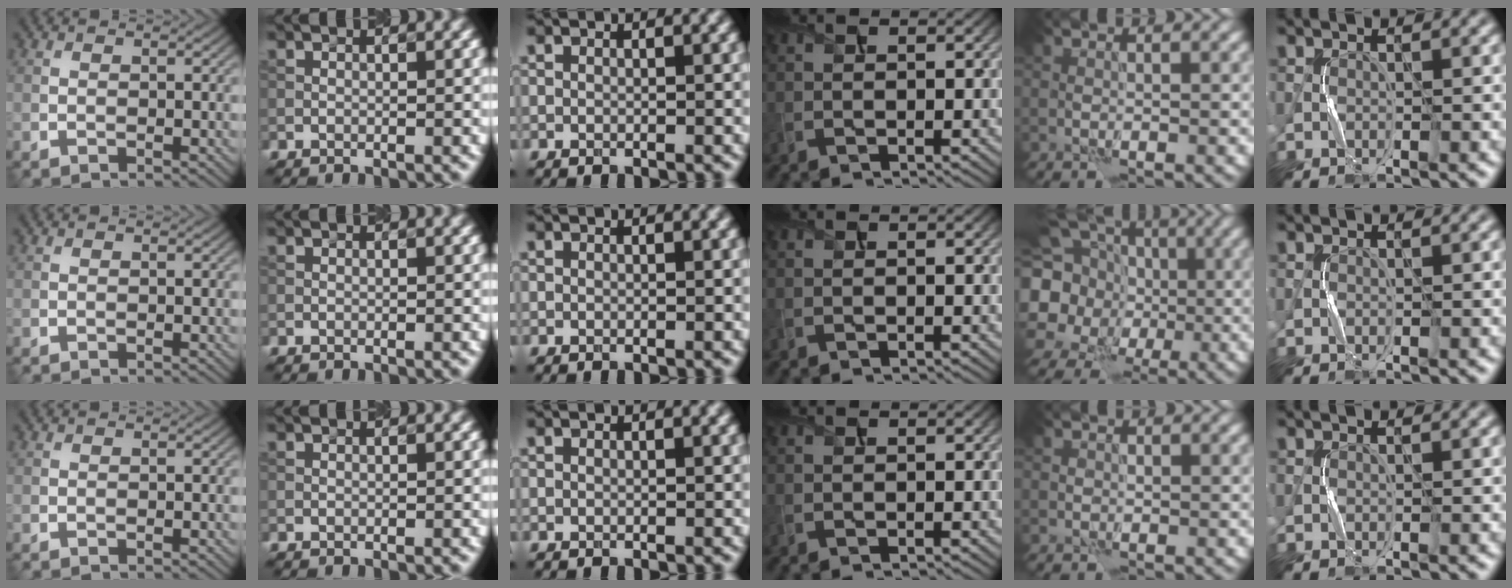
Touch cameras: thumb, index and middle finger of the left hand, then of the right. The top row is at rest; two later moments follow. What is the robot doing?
{"motion": "press", "object": "toy piano key"}